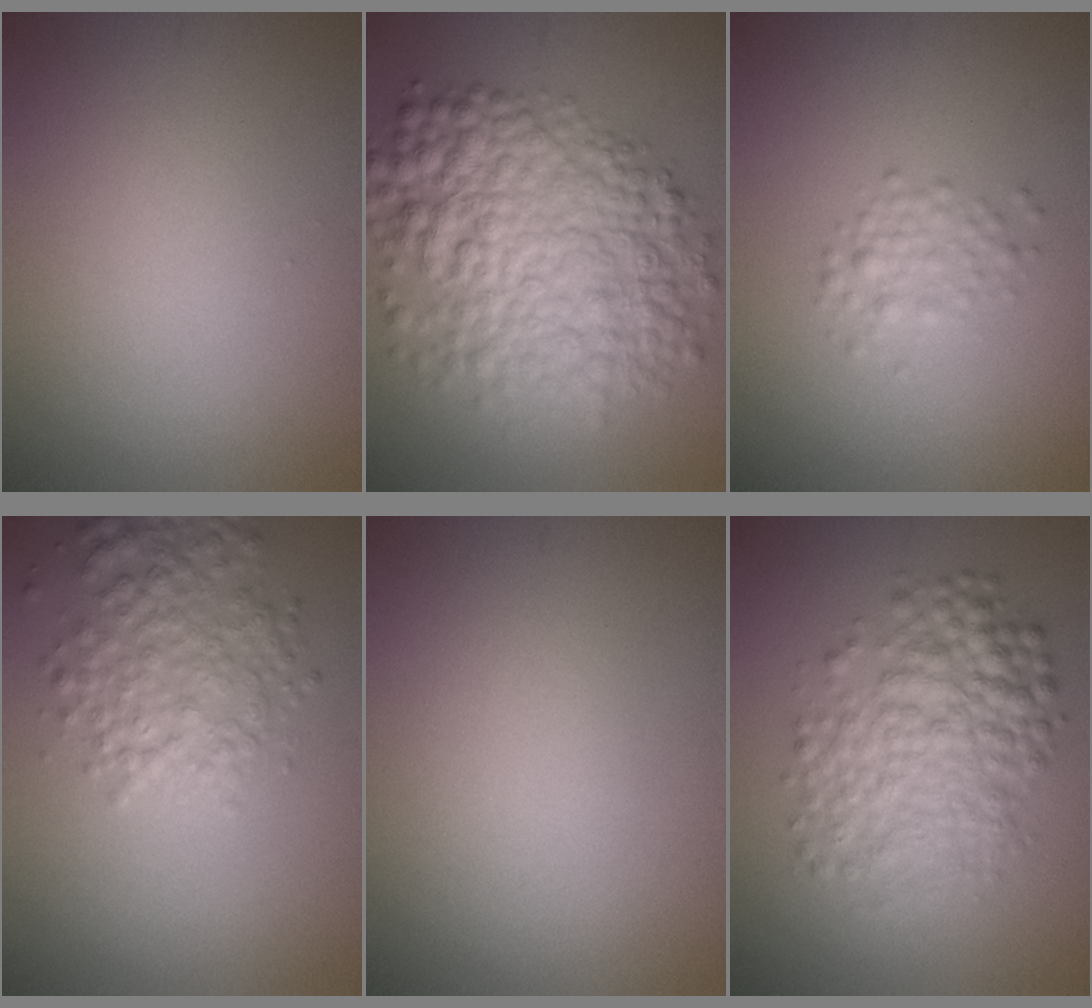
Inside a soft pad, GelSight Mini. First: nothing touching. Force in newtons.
{"total": 9.7, "press": 9.7, "slide": 0.1}
{"total": 1.7, "press": 1.7, "slide": 0.0}
{"total": 4.5, "press": 4.5, "slide": 0.2}
{"total": 0.0}
{"total": 6.5, "press": 6.5, "slide": 0.0}